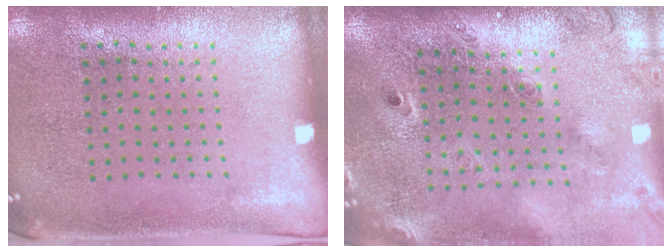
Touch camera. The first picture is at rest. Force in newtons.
{"total": 2.5, "press": 1.8, "slide": 1.7}